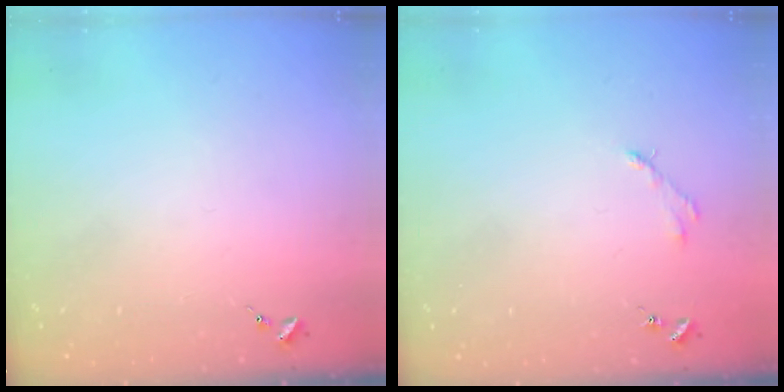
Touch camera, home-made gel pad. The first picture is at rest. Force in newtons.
{"total": 2.5, "press": 2.5, "slide": 0.3}